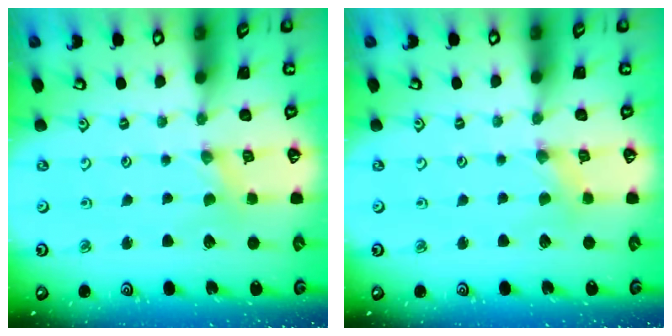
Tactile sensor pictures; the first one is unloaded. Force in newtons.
{"total": 0.8, "press": 0.8, "slide": 0.2}